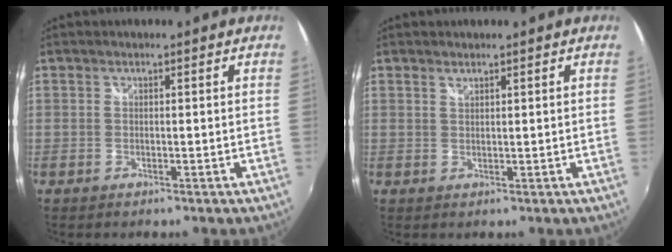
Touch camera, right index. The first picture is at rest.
{"total": 0.9, "force": [0.8, 0.2, 0.4], "torque": [-0.005, 0.001, 0.014]}